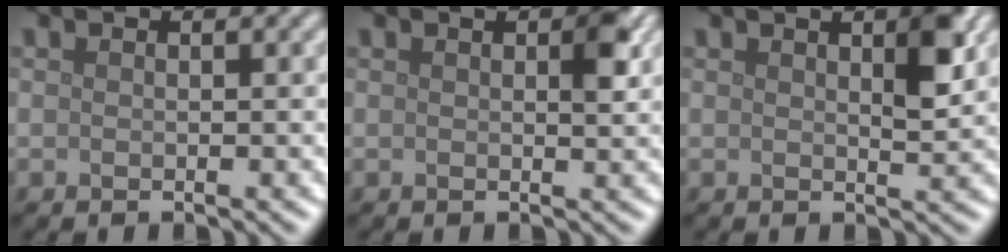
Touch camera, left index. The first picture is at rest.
{"total": 2.8, "force": [1.0, 1.0, 2.4], "torque": [-0.028, 0.004, 0.015]}
{"total": 3.3, "force": [1.5, 0.8, 2.9], "torque": [-0.040, 0.003, 0.023]}